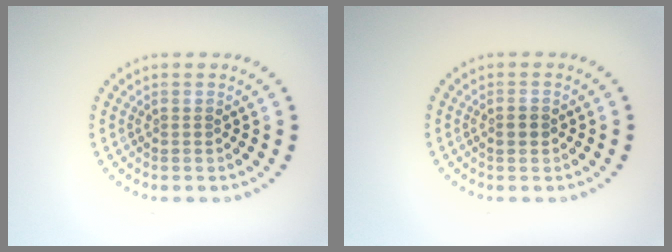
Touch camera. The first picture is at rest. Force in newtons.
{"total": 1.4, "press": 1.4, "slide": 0.1}